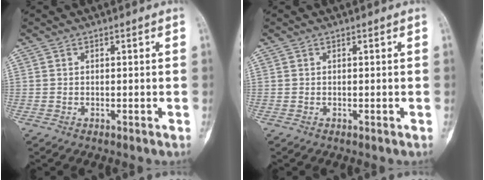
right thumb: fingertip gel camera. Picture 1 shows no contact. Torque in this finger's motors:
{"motor_torque": [0.29, 0.29, -0.01, 0.00, 0.00]}